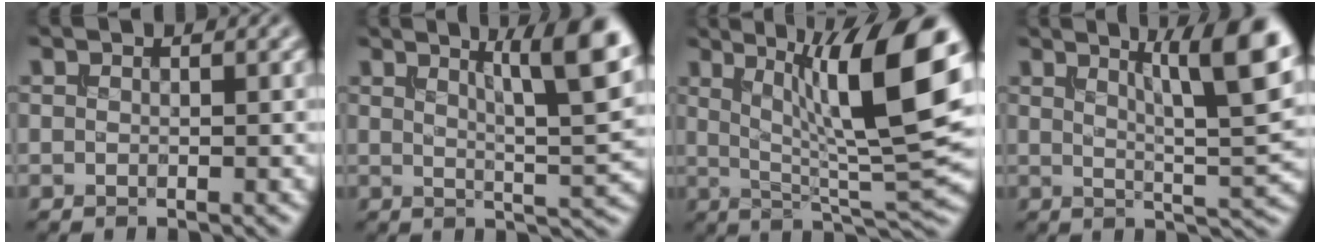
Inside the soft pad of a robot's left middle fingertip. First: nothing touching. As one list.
[{"total": 8.7, "force": [4.2, 1.7, 7.4], "torque": [-0.081, 0.014, 0.059]}, {"total": 12.4, "force": [3.7, 2.6, 11.6], "torque": [-0.169, 0.002, 0.065]}, {"total": 9.6, "force": [4.4, 1.9, 8.3], "torque": [-0.095, 0.014, 0.063]}]